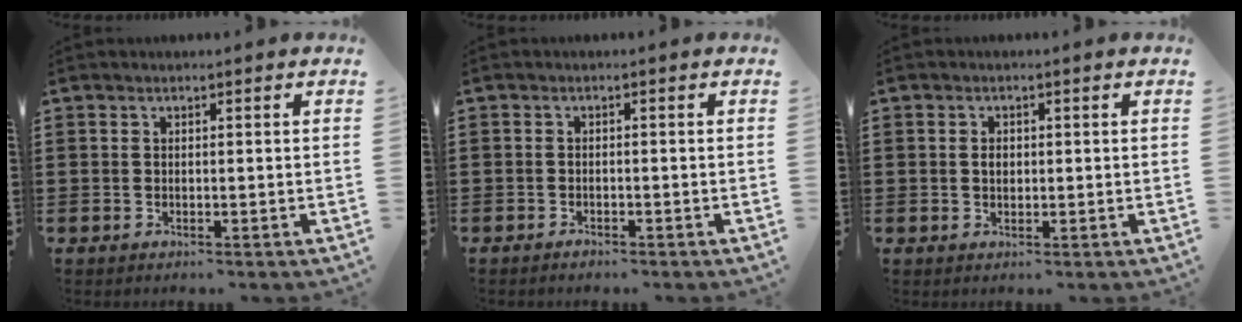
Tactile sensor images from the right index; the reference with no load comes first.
{"total": 0.8, "force": [-0.8, 0.1, 0.2], "torque": [-0.006, -0.002, -0.015]}
{"total": 1.6, "force": [0.1, 1.1, 1.2], "torque": [-0.026, 0.007, 0.001]}